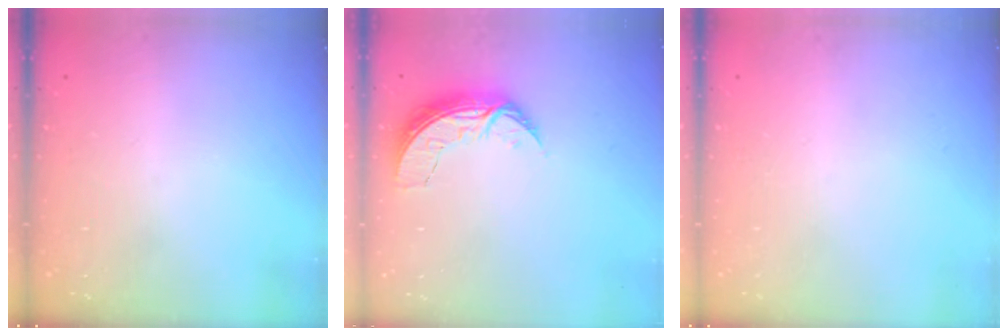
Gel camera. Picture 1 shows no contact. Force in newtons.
{"total": 7.3, "press": 7.3, "slide": 0.7}
{"total": 0.0}